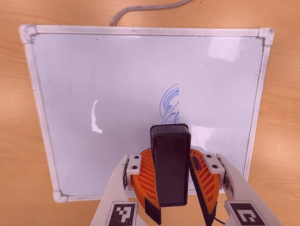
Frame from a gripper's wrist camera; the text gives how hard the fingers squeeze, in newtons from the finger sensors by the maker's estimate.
{"total": 8.9, "left": 9.6, "right": 8.2}